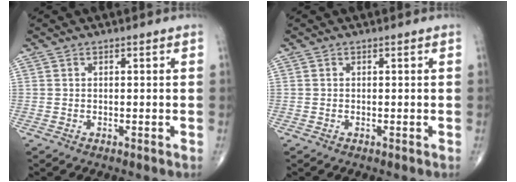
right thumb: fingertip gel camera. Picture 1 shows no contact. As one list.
[{"total": 0.0}]